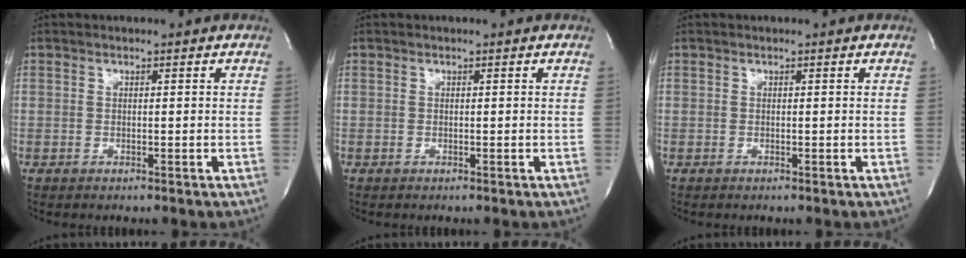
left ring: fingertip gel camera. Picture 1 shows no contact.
{"total": 0.0}
{"total": 0.0}